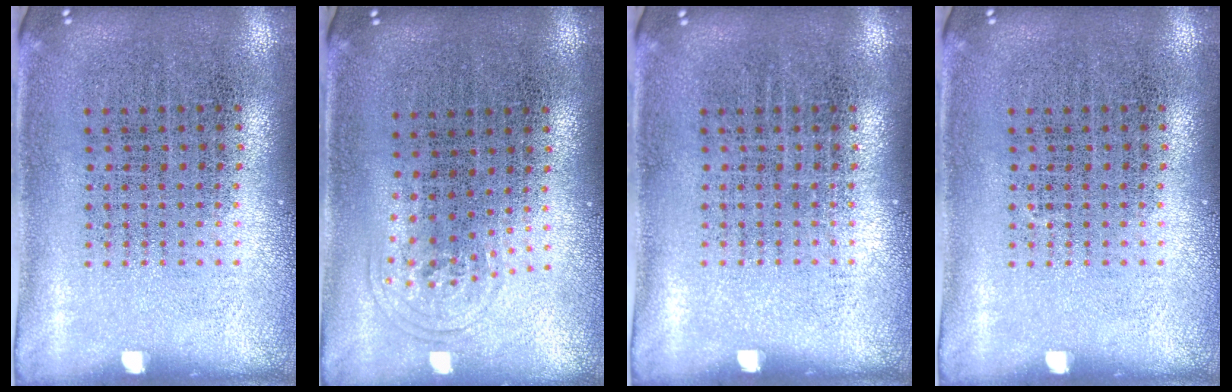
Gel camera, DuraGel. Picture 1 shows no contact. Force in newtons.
{"total": 1.0, "press": 0.6, "slide": 0.7}
{"total": 0.0}
{"total": 0.0}